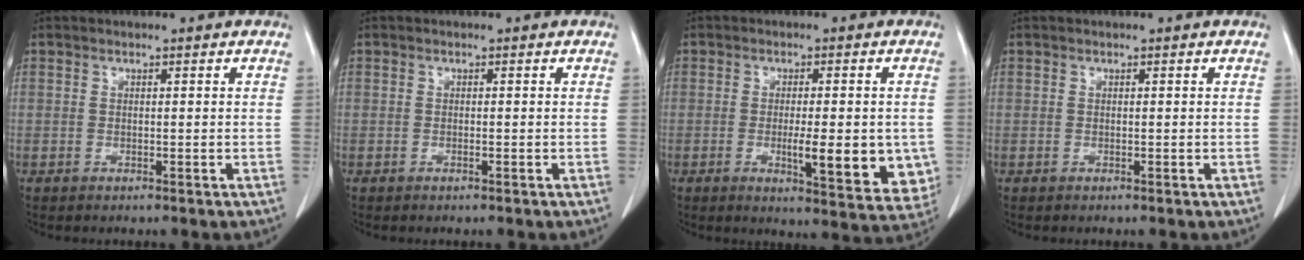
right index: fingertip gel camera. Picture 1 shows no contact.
{"total": 0.0}
{"total": 11.5, "force": [-2.3, 3.0, 10.8], "torque": [-0.123, -0.015, -0.024]}
{"total": 0.0}